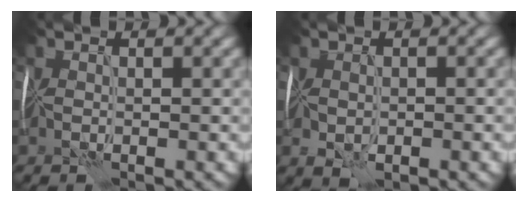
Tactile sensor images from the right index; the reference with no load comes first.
{"total": 2.1, "force": [-0.3, 1.4, 1.5], "torque": [-0.027, -0.008, 0.002]}